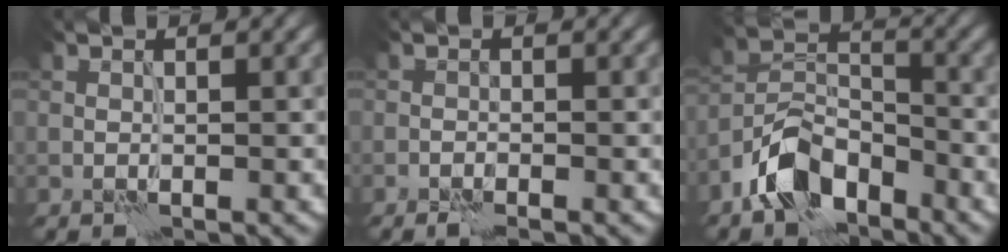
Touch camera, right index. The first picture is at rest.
{"total": 1.1, "force": [-0.8, 0.3, 0.7], "torque": [-0.015, 0.001, -0.018]}
{"total": 6.3, "force": [-4.3, 3.3, 3.2], "torque": [-0.055, 0.004, -0.092]}